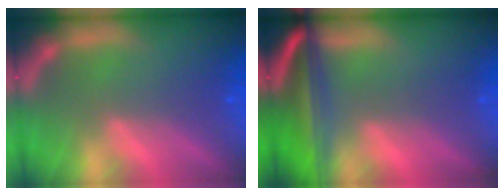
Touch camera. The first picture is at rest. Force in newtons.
{"total": 10.1}